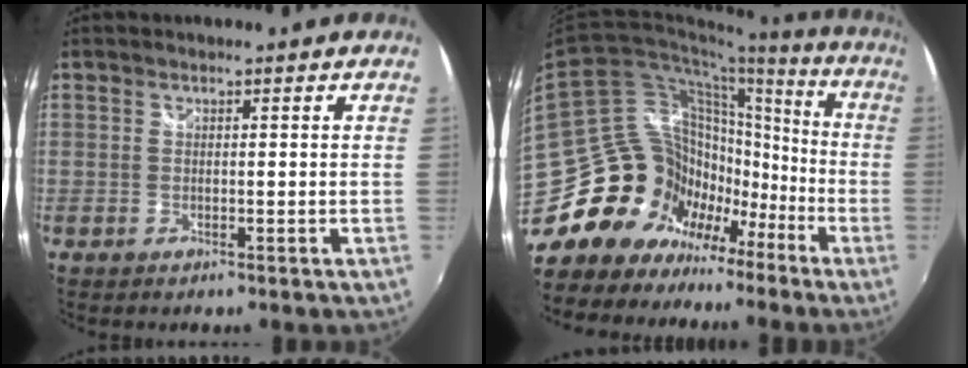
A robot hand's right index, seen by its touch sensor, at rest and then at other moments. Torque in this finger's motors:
{"motor_torque": [0.69, -0.55, -0.21, -0.18]}